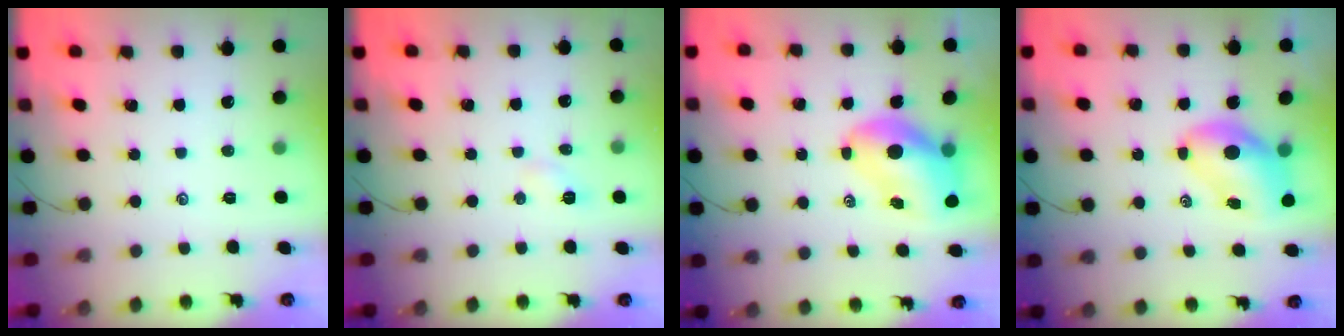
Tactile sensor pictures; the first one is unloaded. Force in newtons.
{"total": 3.3, "press": 3.2, "slide": 1.1}
{"total": 9.2, "press": 8.9, "slide": 2.6}
{"total": 8.4, "press": 8.1, "slide": 2.0}